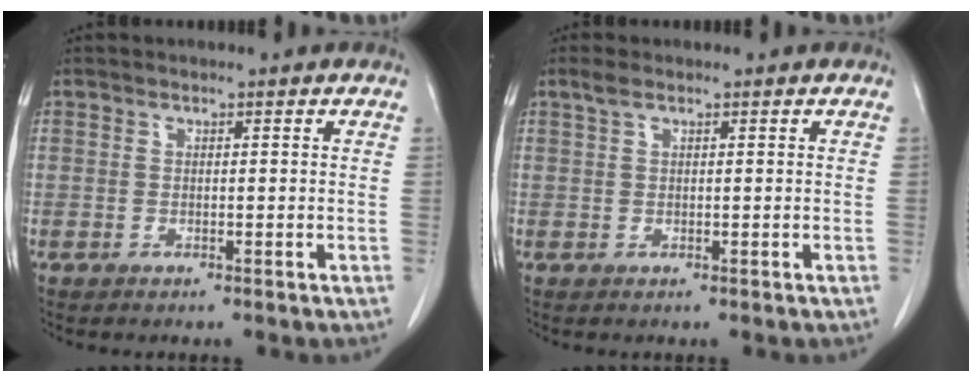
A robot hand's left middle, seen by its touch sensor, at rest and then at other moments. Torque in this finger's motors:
{"motor_torque": [-0.02, -0.02, 0.01, 0.01]}